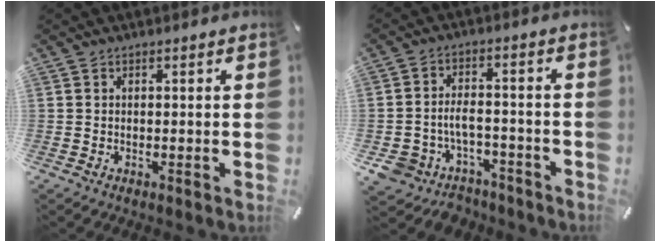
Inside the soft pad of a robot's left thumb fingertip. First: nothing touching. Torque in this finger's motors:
{"motor_torque": [0.38, 0.69, 0.60, 0.59, 0.03]}